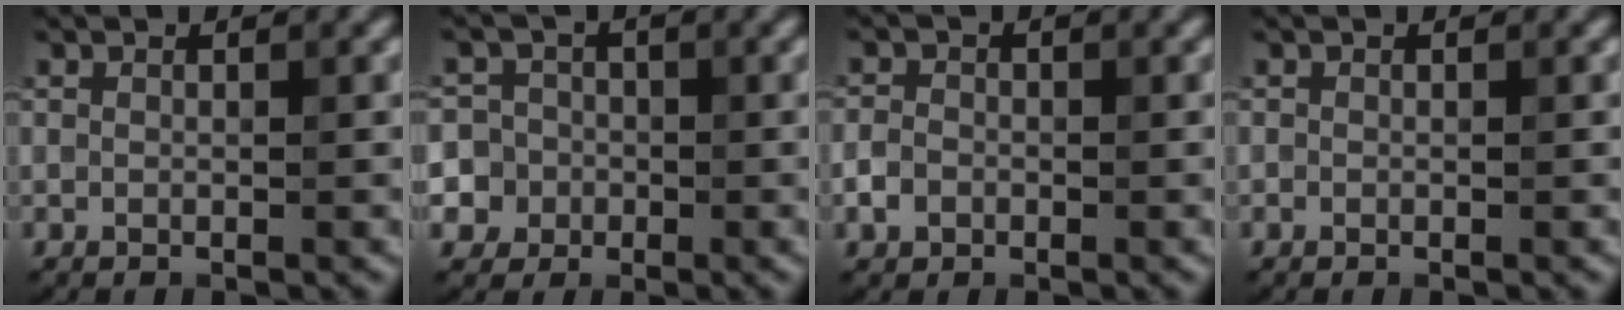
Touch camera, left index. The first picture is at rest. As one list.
[{"total": 8.3, "force": [-2.2, 7.8, 1.9], "torque": [-0.048, 0.015, -0.072]}, {"total": 1.5, "force": [-0.7, 1.2, 0.6], "torque": [-0.005, 0.007, -0.018]}, {"total": 0.0}]